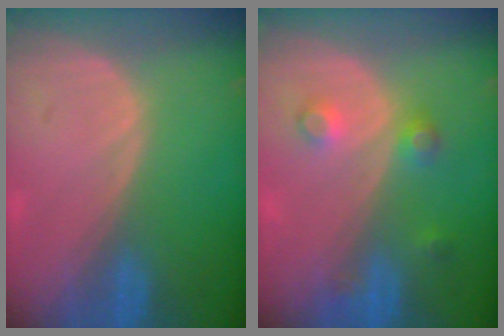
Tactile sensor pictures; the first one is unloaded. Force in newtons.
{"total": 3.5, "press": 3.2, "slide": 1.6}